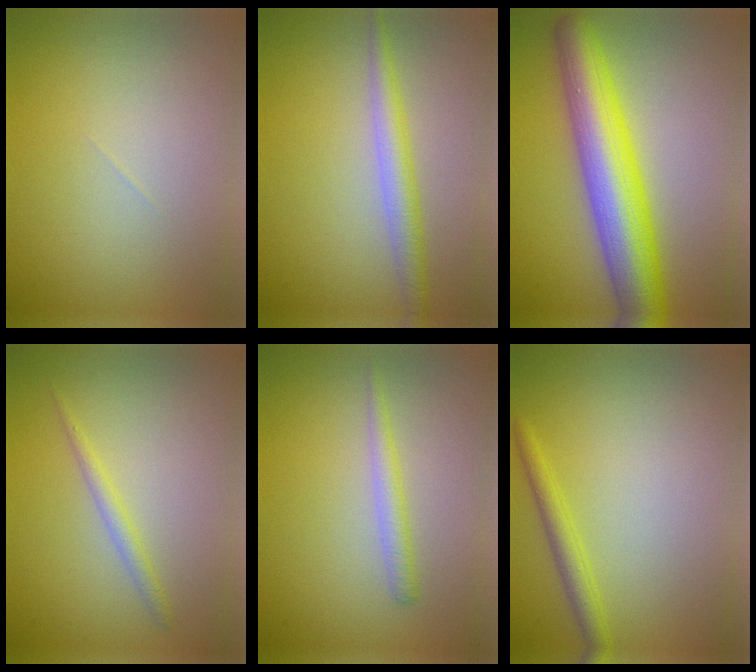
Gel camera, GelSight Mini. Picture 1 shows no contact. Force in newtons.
{"total": 2.9, "press": 2.9, "slide": 0.1}
{"total": 9.5, "press": 9.5, "slide": 0.2}
{"total": 1.4, "press": 1.4, "slide": 0.0}
{"total": 1.7, "press": 1.7, "slide": 0.0}
{"total": 2.1, "press": 2.0, "slide": 0.2}